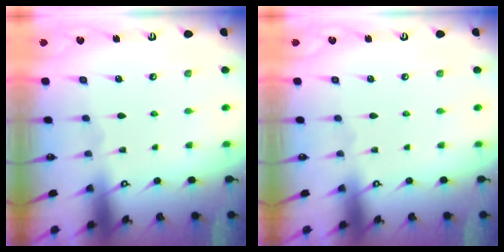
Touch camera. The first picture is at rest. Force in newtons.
{"total": 0.0}